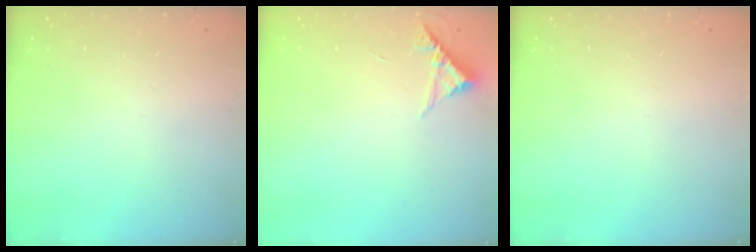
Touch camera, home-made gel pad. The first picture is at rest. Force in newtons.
{"total": 4.6, "press": 4.6, "slide": 0.3}
{"total": 0.0}